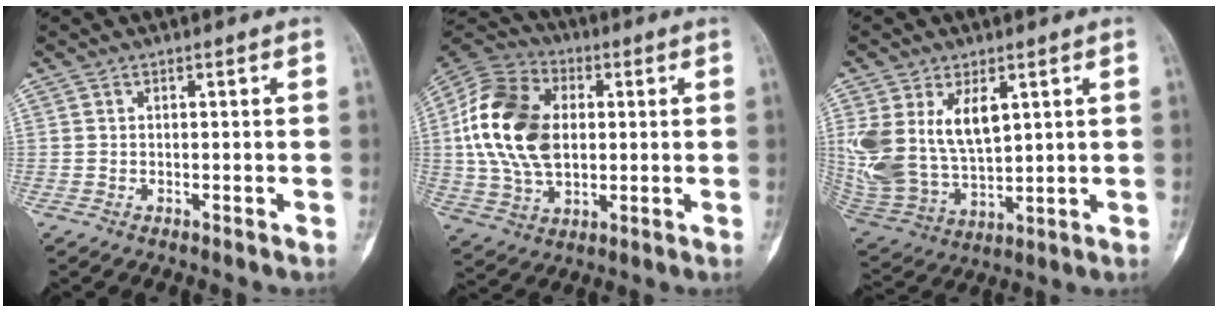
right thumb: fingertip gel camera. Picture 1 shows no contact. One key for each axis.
{"total": 19.8, "fx": 1.9, "fy": 13.3, "fz": 14.6, "tx": -0.272, "ty": 0.006, "tz": 0.034}
{"total": 15.7, "fx": 5.0, "fy": 9.2, "fz": 11.7, "tx": -0.232, "ty": -0.020, "tz": 0.118}